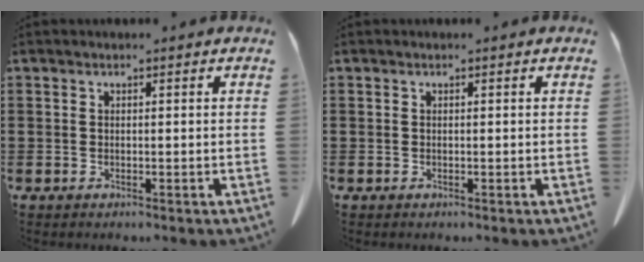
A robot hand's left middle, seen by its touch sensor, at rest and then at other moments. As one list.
[{"total": 0.0}]